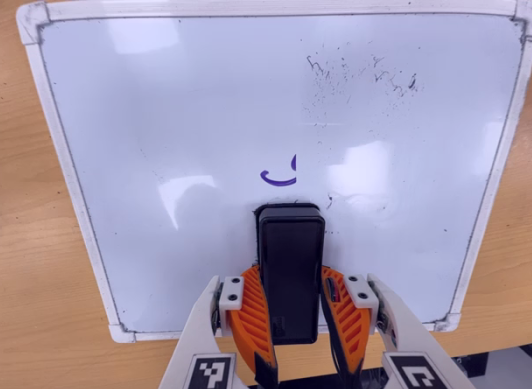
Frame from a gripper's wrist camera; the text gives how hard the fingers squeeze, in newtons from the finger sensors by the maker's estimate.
{"total": 9.7, "left": 7.7, "right": 11.7}